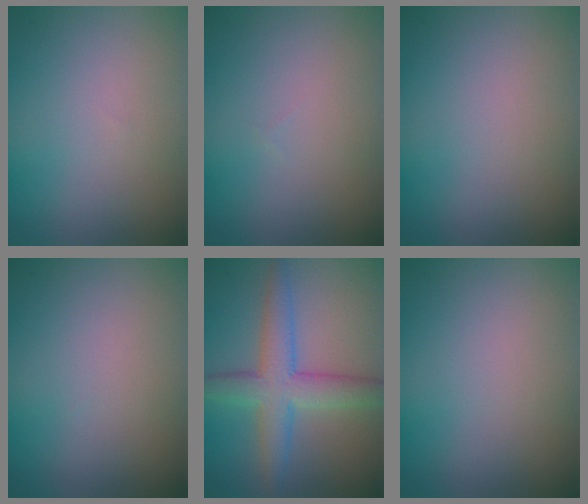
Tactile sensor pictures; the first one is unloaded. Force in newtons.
{"total": 0.0}
{"total": 0.0}
{"total": 0.0}
{"total": 5.3, "press": 5.3, "slide": 0.2}
{"total": 0.0}